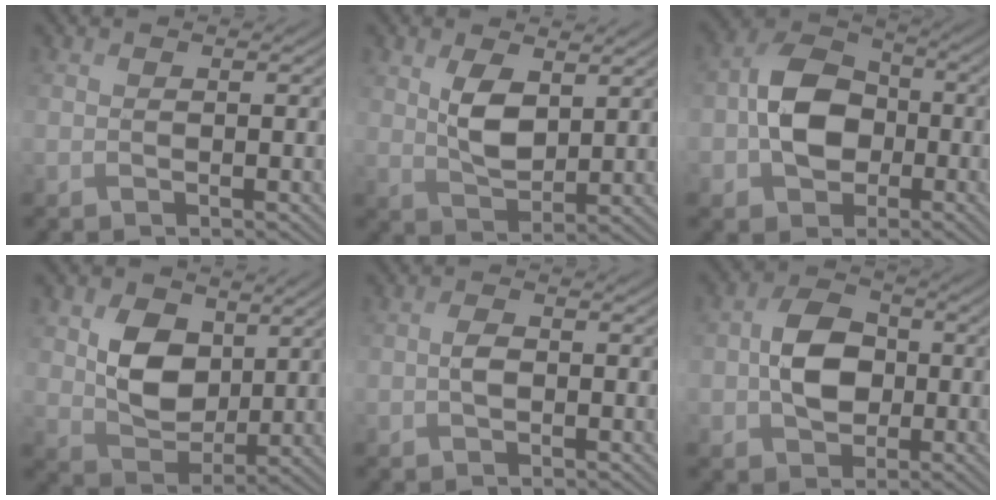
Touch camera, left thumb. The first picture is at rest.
{"total": 5.3, "force": [1.9, 2.8, 4.0], "torque": [-0.088, -0.006, 0.041]}
{"total": 8.8, "force": [-1.5, 6.8, 5.4], "torque": [-0.108, 0.007, -0.047]}
{"total": 7.8, "force": [2.6, 5.5, 4.8], "torque": [-0.112, -0.011, 0.049]}
{"total": 1.6, "force": [-0.4, 0.9, 1.2], "torque": [-0.024, 0.005, -0.011]}
{"total": 6.6, "force": [-0.5, 5.0, 4.2], "torque": [-0.078, 0.004, -0.015]}